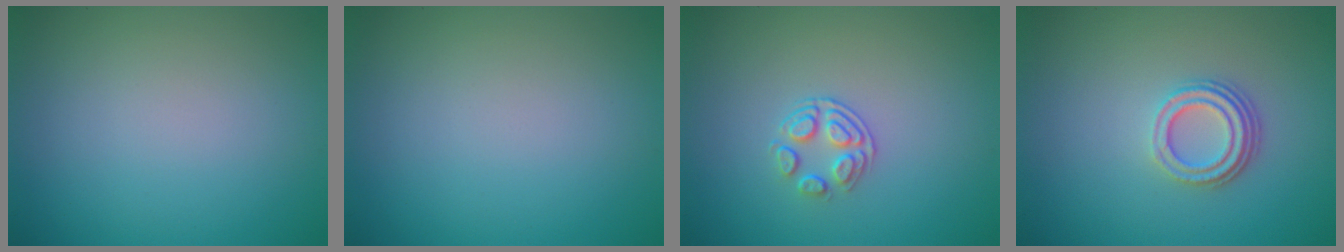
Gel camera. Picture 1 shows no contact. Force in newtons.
{"total": 0.0}
{"total": 2.1, "press": 1.4, "slide": 1.5}
{"total": 3.3, "press": 2.4, "slide": 2.3}